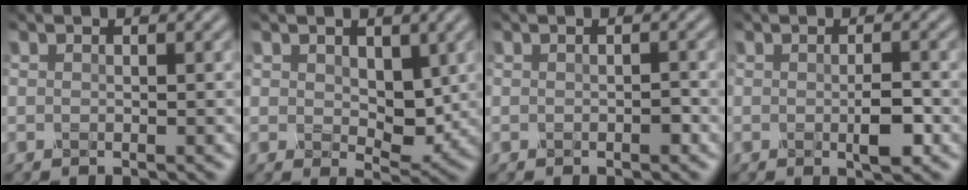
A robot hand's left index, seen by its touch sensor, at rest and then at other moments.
{"total": 3.2, "force": [0.6, 2.1, 2.3], "torque": [-0.044, -0.006, 0.015]}
{"total": 0.7, "force": [-0.5, 0.1, 0.5], "torque": [-0.007, 0.007, -0.009]}
{"total": 2.2, "force": [-0.6, 0.4, 2.0], "torque": [-0.044, 0.000, -0.009]}